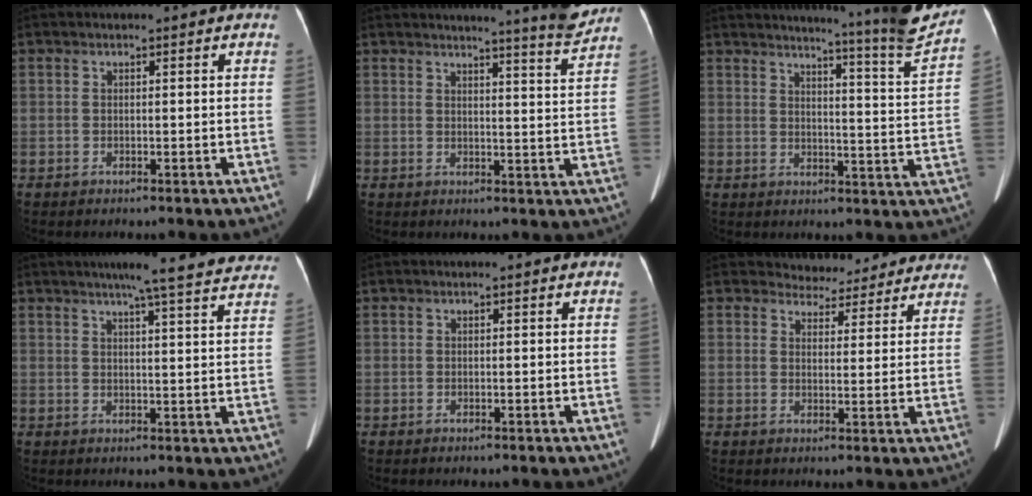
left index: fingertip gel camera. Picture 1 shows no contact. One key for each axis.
{"total": 6.7, "fx": 6.3, "fy": -1.6, "fz": 1.8, "tx": -0.035, "ty": -0.043, "tz": 0.071}
{"total": 15.3, "fx": 13.9, "fy": -2.7, "fz": 5.8, "tx": -0.093, "ty": -0.087, "tz": 0.163}
{"total": 16.9, "fx": 15.0, "fy": 0.5, "fz": 7.6, "tx": -0.098, "ty": -0.013, "tz": 0.171}
{"total": 0.0}
{"total": 9.3, "fx": 8.8, "fy": 3.2, "fz": 0.1, "tx": 0.024, "ty": 0.003, "tz": 0.090}